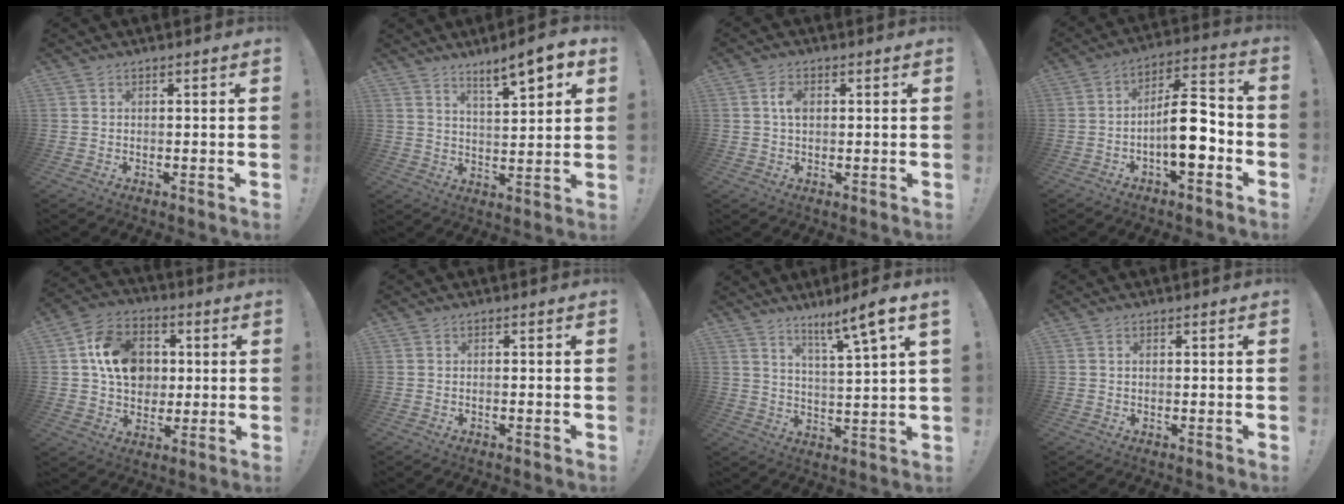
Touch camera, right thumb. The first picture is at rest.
{"total": 9.1, "force": [6.3, 1.6, 6.5], "torque": [-0.083, -0.042, 0.100]}
{"total": 4.0, "force": [0.7, 2.5, 3.0], "torque": [-0.048, 0.003, 0.010]}
{"total": 14.6, "force": [-3.5, 5.6, 13.0], "torque": [-0.211, 0.018, -0.057]}
{"total": 15.1, "force": [2.8, 12.4, 8.2], "torque": [-0.122, 0.001, 0.060]}
{"total": 0.7, "force": [-0.5, 0.1, 0.5], "torque": [-0.009, 0.000, -0.010]}
{"total": 9.3, "force": [5.9, -0.5, 7.2], "torque": [-0.106, -0.041, 0.083]}
{"total": 0.8, "force": [0.1, 0.5, 0.6], "torque": [-0.015, 0.004, 0.003]}